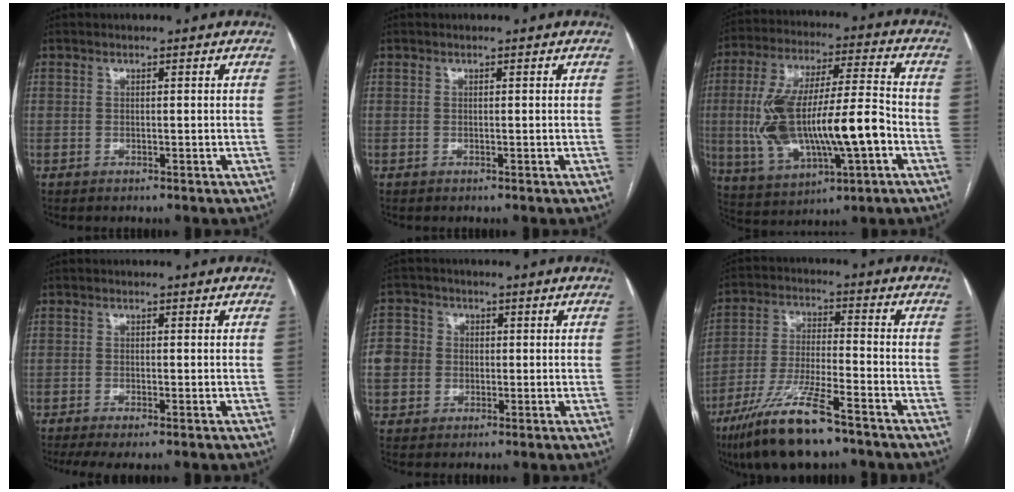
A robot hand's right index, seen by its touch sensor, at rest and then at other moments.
{"total": 0.0}
{"total": 19.5, "force": [-3.4, 5.3, 18.4], "torque": [-0.365, 0.016, -0.044]}
{"total": 3.9, "force": [-2.6, 0.8, 2.9], "torque": [-0.051, -0.011, -0.041]}
{"total": 7.5, "force": [-0.3, 7.0, 2.6], "torque": [-0.075, 0.023, 0.000]}
{"total": 13.6, "force": [-9.2, 2.1, 9.9], "torque": [-0.197, -0.028, -0.164]}